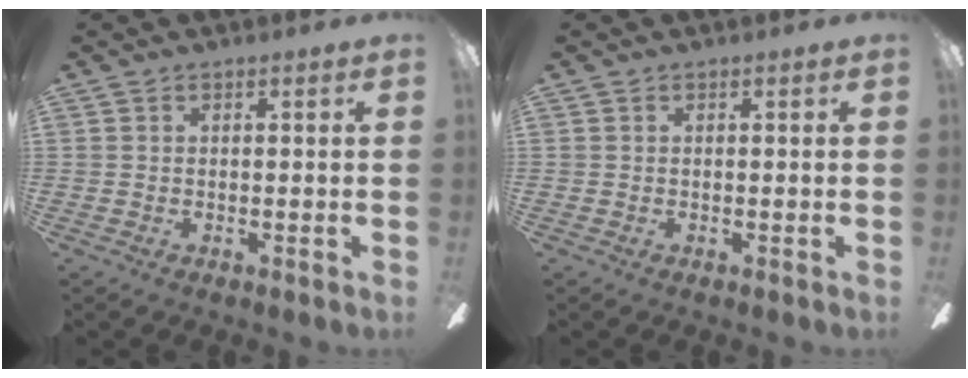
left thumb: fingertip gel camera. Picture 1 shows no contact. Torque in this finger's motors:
{"motor_torque": [-0.10, 0.13, 0.07, 0.07, 0.00]}